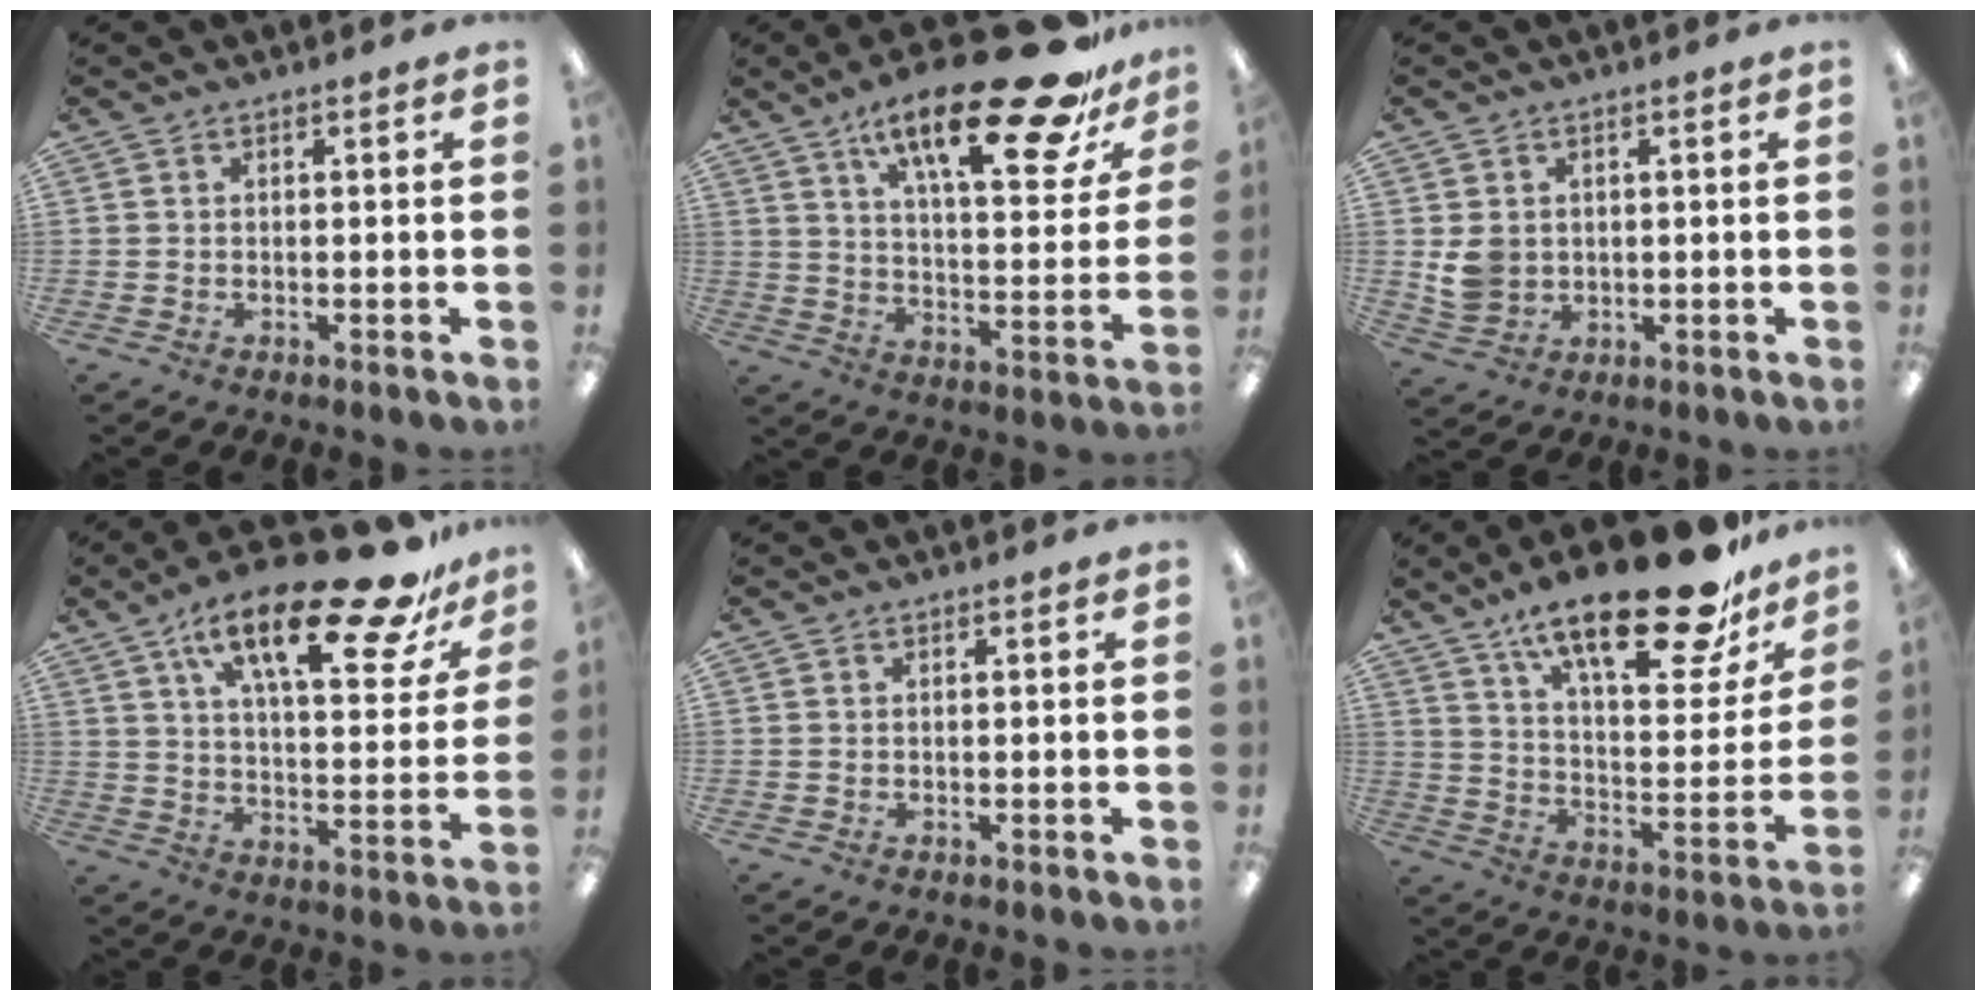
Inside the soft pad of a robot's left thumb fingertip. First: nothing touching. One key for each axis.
{"total": 25.2, "fx": 16.6, "fy": 7.5, "fz": 17.4, "tx": -0.259, "ty": -0.101, "tz": 0.264}
{"total": 5.2, "fx": 1.0, "fy": 4.7, "fz": 1.8, "tx": -0.025, "ty": 0.005, "tz": 0.023}
{"total": 23.7, "fx": 15.1, "fy": 8.0, "fz": 16.4, "tx": -0.244, "ty": -0.087, "tz": 0.242}
{"total": 0.0}
{"total": 25.5, "fx": 18.0, "fy": 8.2, "fz": 16.1, "tx": -0.237, "ty": -0.116, "tz": 0.293}